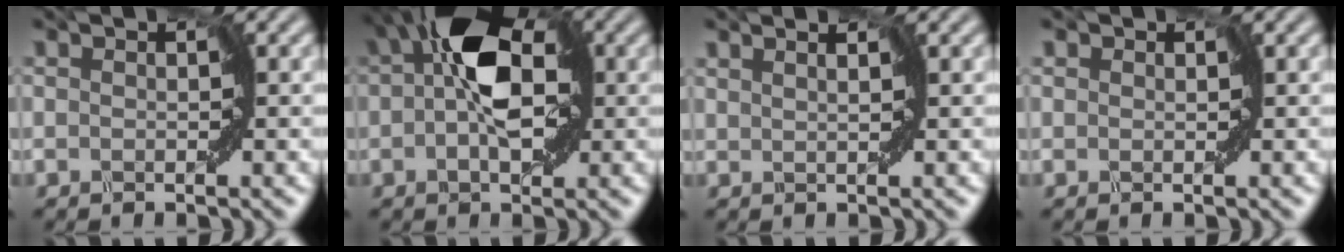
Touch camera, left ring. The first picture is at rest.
{"total": 8.4, "force": [1.8, 4.0, 7.2], "torque": [-0.119, 0.019, 0.024]}
{"total": 0.7, "force": [0.7, -0.2, 0.1], "torque": [-0.002, -0.001, 0.016]}
{"total": 1.0, "force": [0.5, 0.7, 0.3], "torque": [0.004, 0.009, 0.000]}